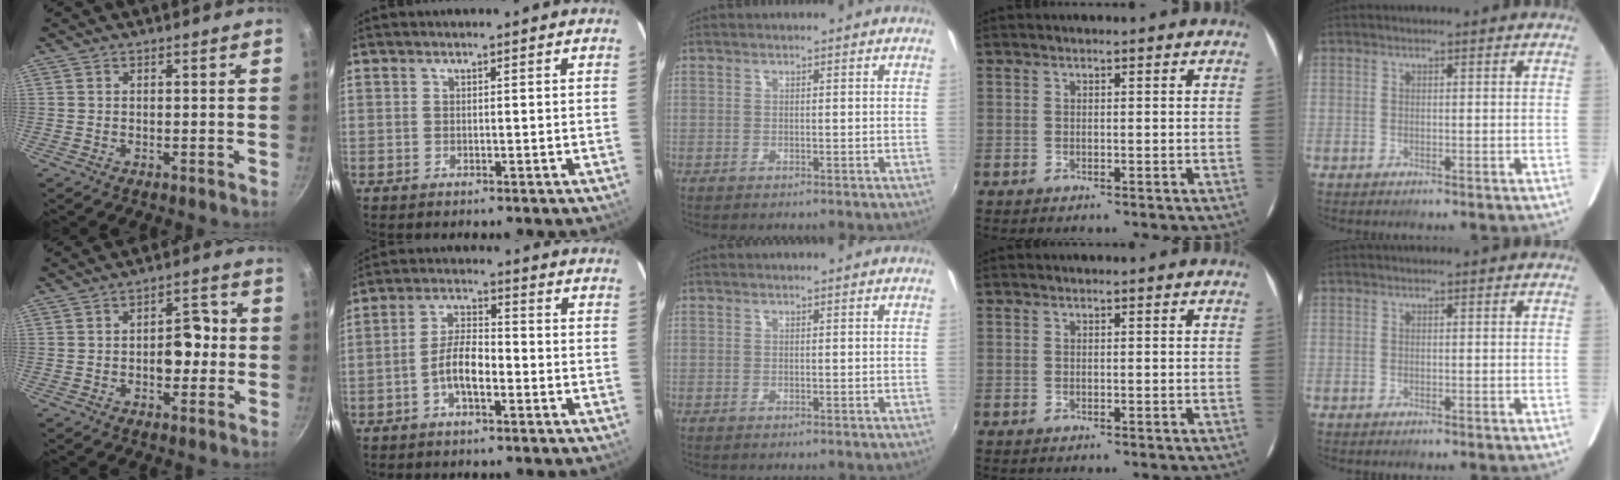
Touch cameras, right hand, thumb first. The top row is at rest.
{"thumb": {"total": 6.7, "force": [-0.7, 4.3, 5.1], "torque": [-0.030, 0.016, -0.012]}, "index": {"total": 5.9, "force": [-2.6, 2.1, 4.9], "torque": [-0.104, 0.013, -0.048]}}